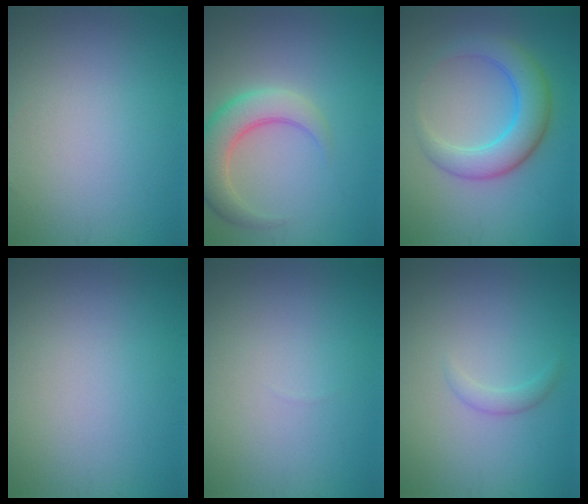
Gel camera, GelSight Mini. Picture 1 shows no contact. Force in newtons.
{"total": 4.9, "press": 4.9, "slide": 0.5}
{"total": 5.4, "press": 5.4, "slide": 0.1}
{"total": 0.0}
{"total": 0.0}
{"total": 1.2, "press": 1.1, "slide": 0.2}